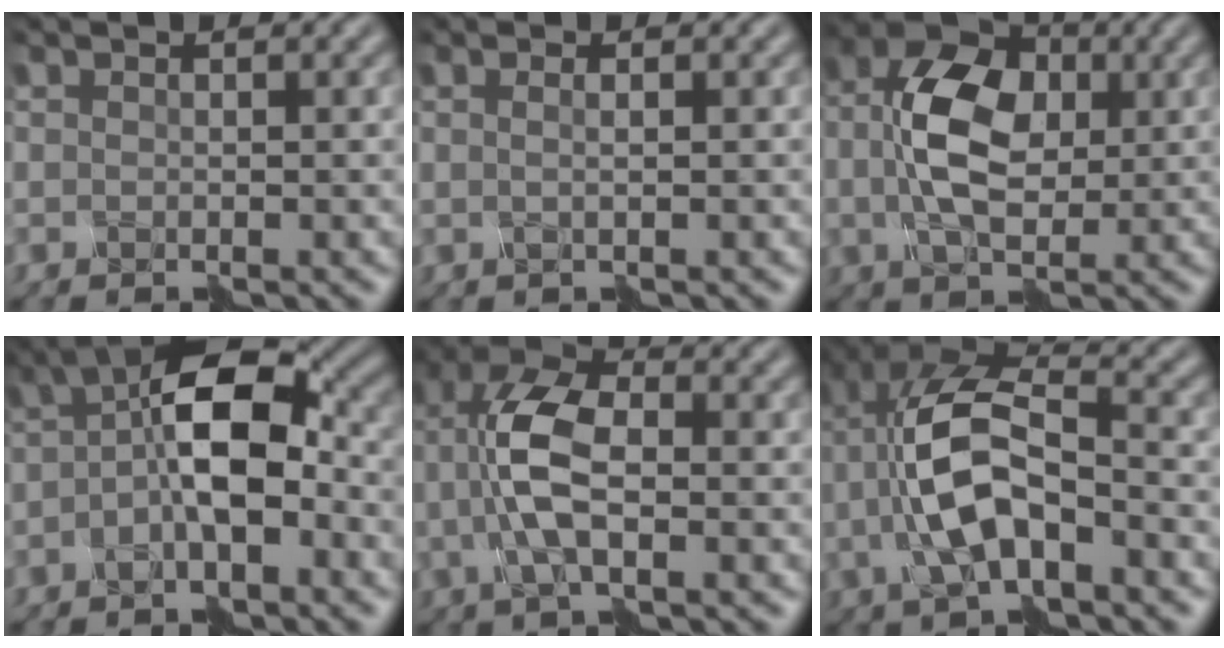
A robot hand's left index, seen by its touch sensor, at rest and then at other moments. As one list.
[{"total": 1.2, "force": [0.6, 0.3, 1.0], "torque": [-0.011, 0.003, -0.006]}, {"total": 7.7, "force": [0.5, 4.6, 6.1], "torque": [-0.132, 0.011, 0.004]}, {"total": 7.5, "force": [-1.5, 2.9, 6.8], "torque": [-0.123, 0.021, -0.032]}, {"total": 6.1, "force": [-0.6, 2.7, 5.4], "torque": [-0.123, 0.015, -0.017]}, {"total": 7.7, "force": [-1.5, 3.1, 6.9], "torque": [-0.153, 0.020, -0.032]}]